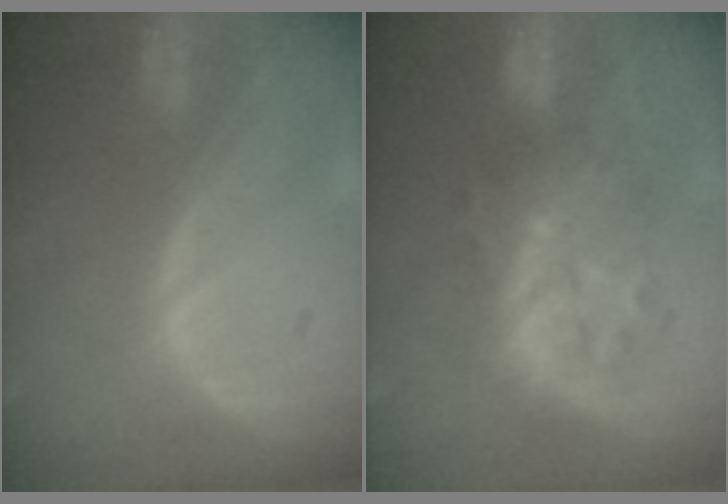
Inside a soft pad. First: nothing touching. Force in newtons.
{"total": 8.4, "press": 7.9, "slide": 2.7}